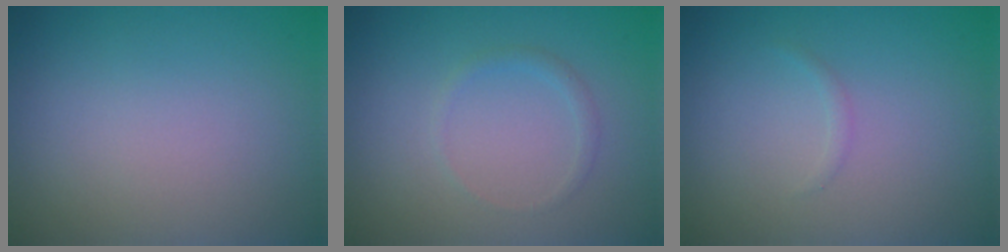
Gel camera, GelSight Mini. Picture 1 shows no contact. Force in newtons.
{"total": 0.9, "press": 0.9, "slide": 0.1}
{"total": 0.5, "press": 0.5, "slide": 0.0}